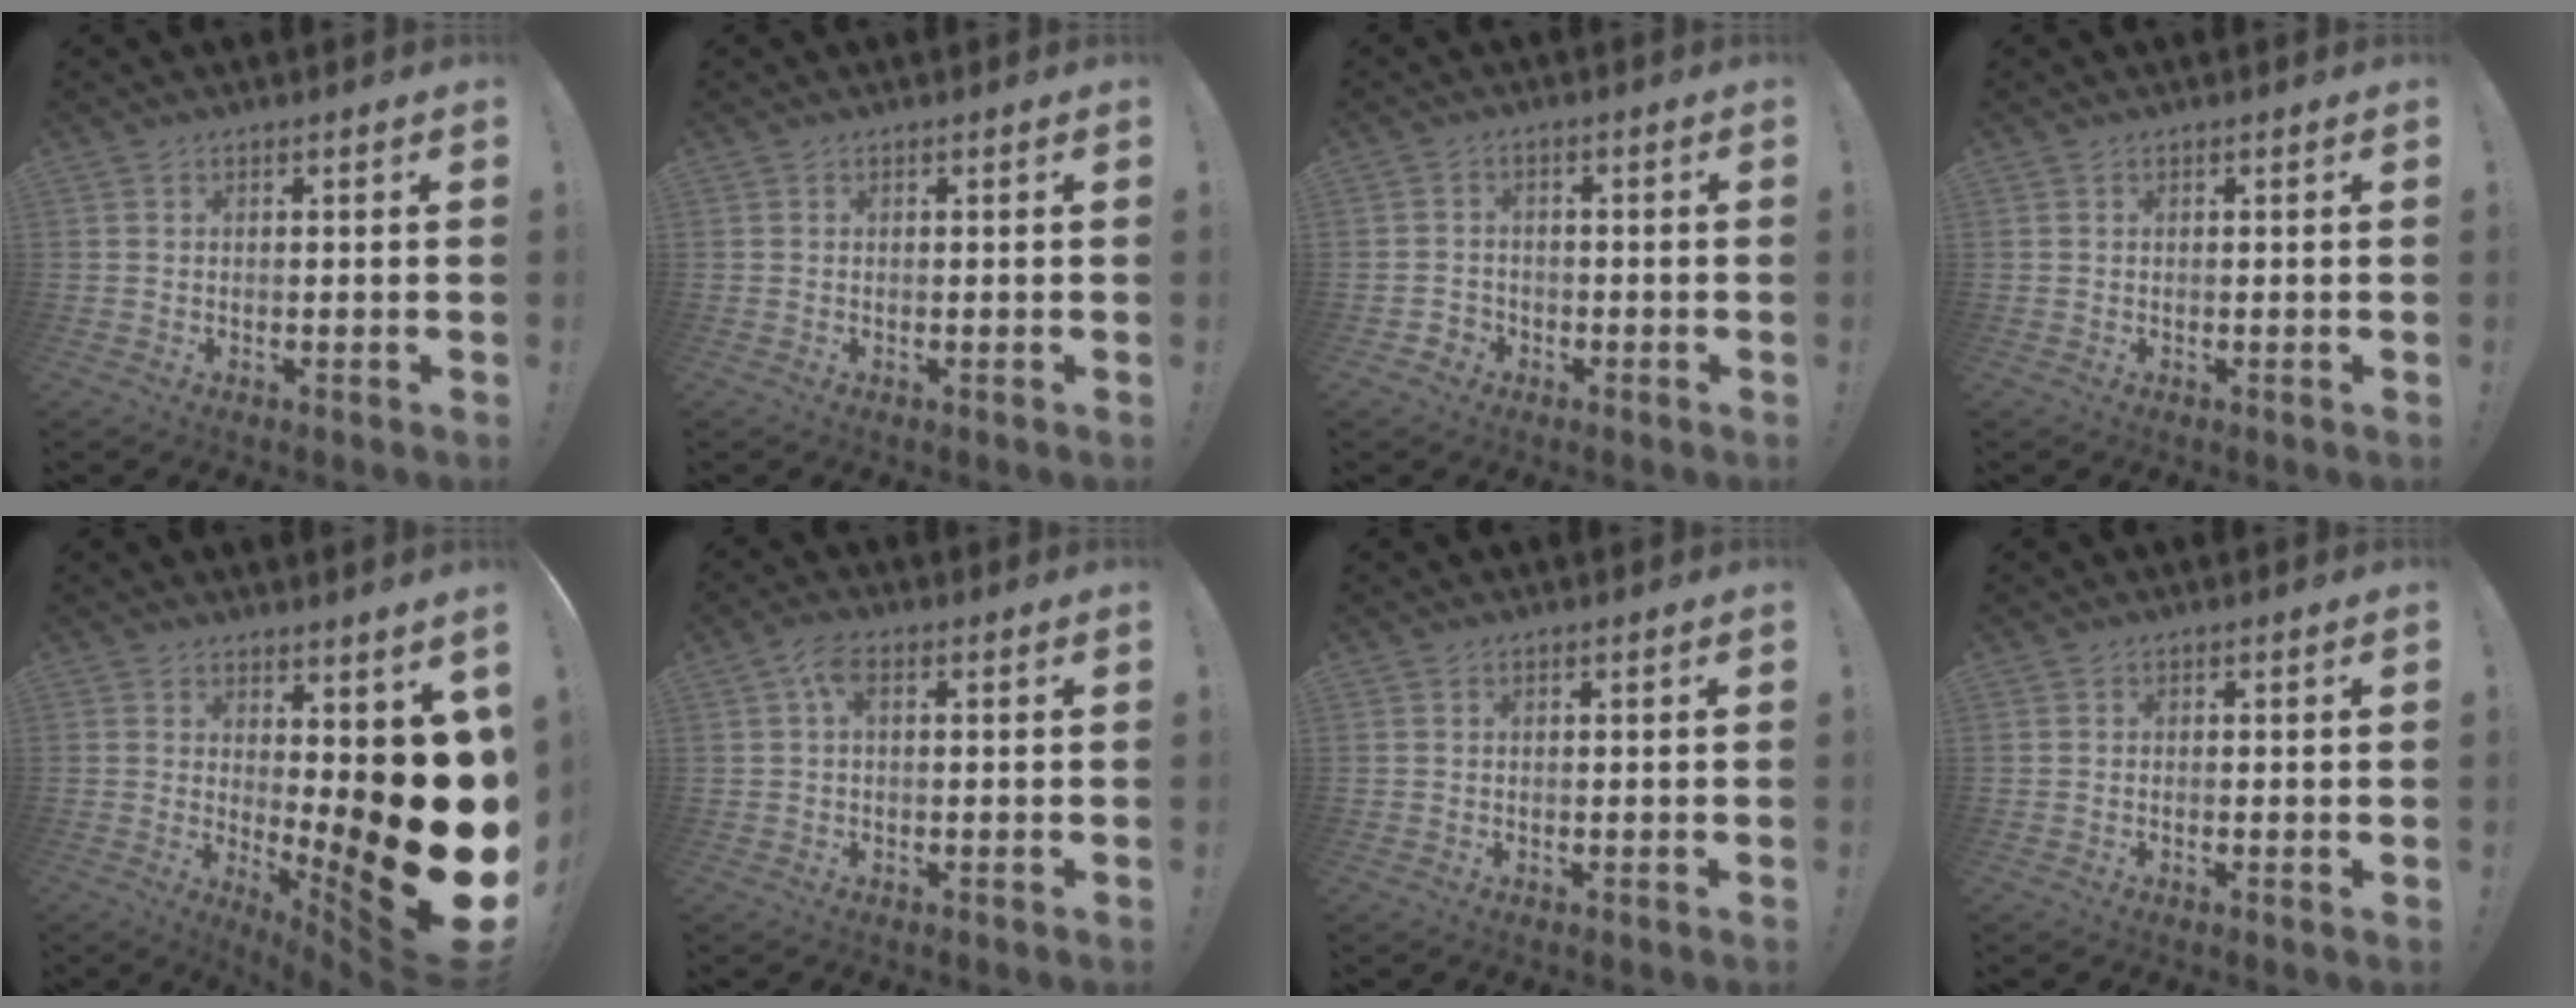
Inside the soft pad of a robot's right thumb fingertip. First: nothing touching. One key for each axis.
{"total": 0.0}
{"total": 3.0, "fx": -1.8, "fy": 2.3, "fz": 0.8, "tx": -0.017, "ty": 0.004, "tz": -0.035}
{"total": 0.0}
{"total": 16.1, "fx": -0.8, "fy": 4.5, "fz": 15.5, "tx": -0.182, "ty": -0.038, "tz": 0.001}
{"total": 3.9, "fx": 0.7, "fy": 1.8, "fz": 3.5, "tx": -0.059, "ty": 0.006, "tz": 0.010}
{"total": 0.0}
{"total": 0.6, "fx": -0.1, "fy": -0.1, "fz": 0.6, "tx": -0.002, "ty": -0.005, "tz": -0.003}